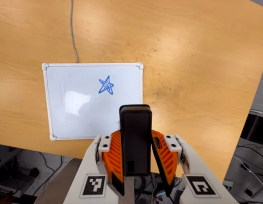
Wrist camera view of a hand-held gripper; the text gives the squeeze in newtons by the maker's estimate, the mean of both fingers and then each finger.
{"total": 4.2, "left": 3.4, "right": 5.0}